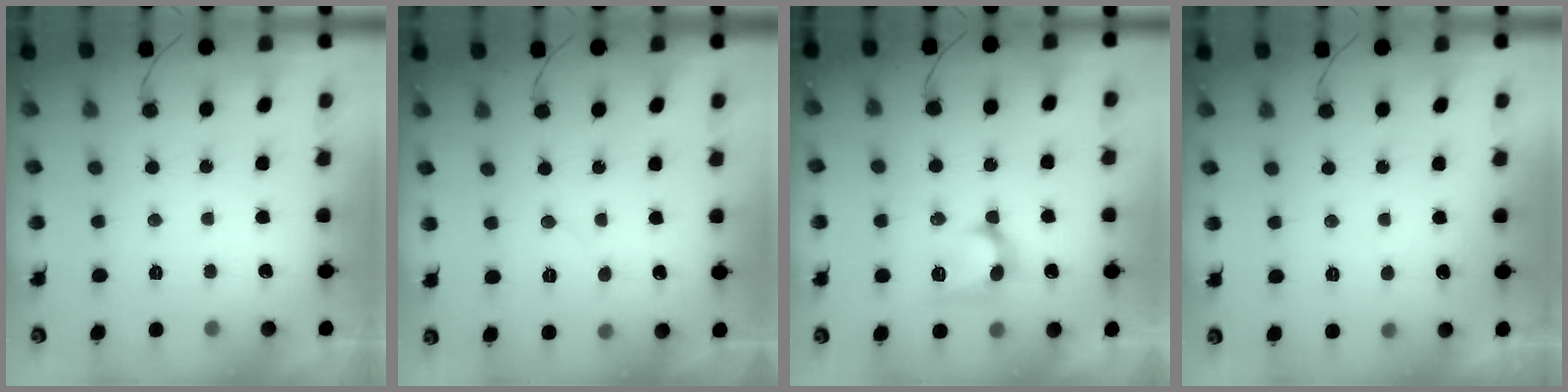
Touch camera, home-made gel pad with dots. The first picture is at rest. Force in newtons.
{"total": 4.7, "press": 4.6, "slide": 0.5}
{"total": 10.3, "press": 10.2, "slide": 0.7}
{"total": 3.6, "press": 3.6, "slide": 0.1}